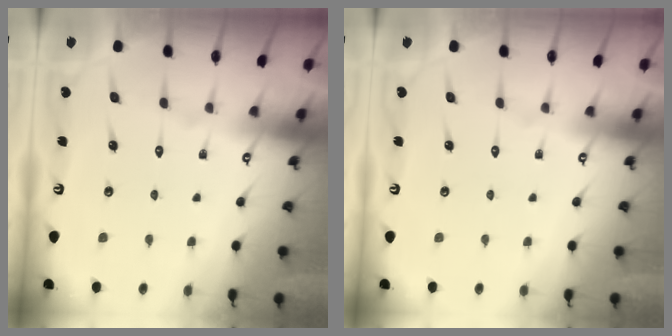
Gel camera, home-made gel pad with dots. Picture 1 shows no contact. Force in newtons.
{"total": 0.0}